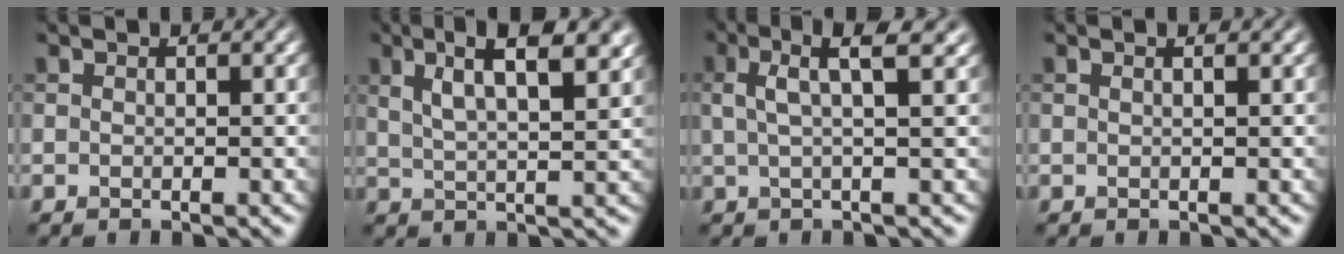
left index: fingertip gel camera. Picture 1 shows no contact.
{"total": 8.2, "force": [4.2, 2.5, 6.6], "torque": [-0.091, 0.019, 0.061]}
{"total": 4.5, "force": [1.6, 0.7, 4.2], "torque": [-0.064, 0.009, 0.022]}
{"total": 1.0, "force": [0.6, 0.1, 0.8], "torque": [-0.007, -0.001, -0.002]}